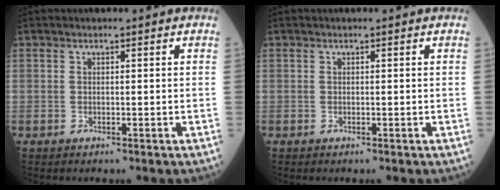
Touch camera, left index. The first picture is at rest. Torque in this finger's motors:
{"motor_torque": [0.00, 0.00, 0.00, 0.00]}